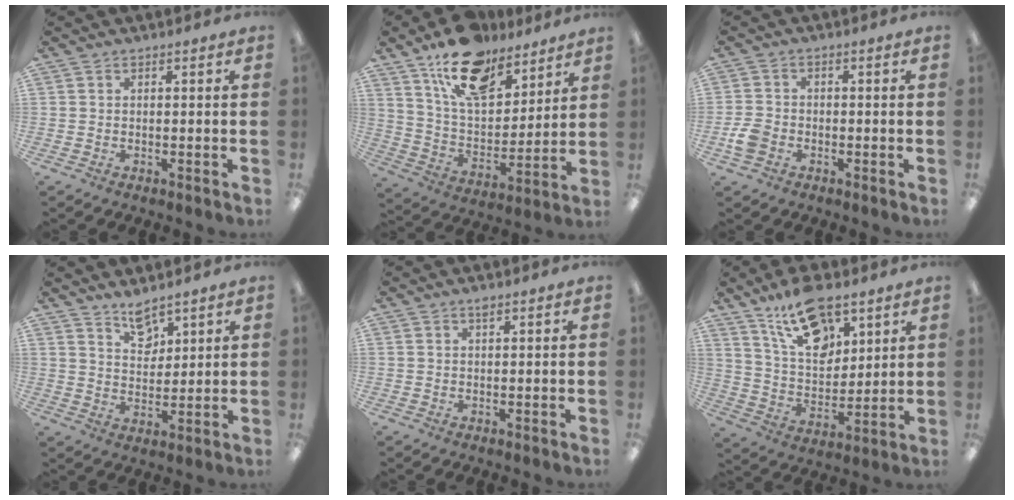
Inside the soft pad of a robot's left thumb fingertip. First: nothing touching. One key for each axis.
{"total": 17.0, "fx": 12.3, "fy": 8.4, "fz": 8.2, "tx": -0.137, "ty": -0.071, "tz": 0.221}
{"total": 4.5, "fx": -1.8, "fy": 3.4, "fz": 2.5, "tx": -0.050, "ty": 0.008, "tz": -0.034}
{"total": 6.4, "fx": 5.3, "fy": 3.0, "fz": 1.9, "tx": -0.021, "ty": -0.033, "tz": 0.094}
{"total": 1.1, "fx": 0.8, "fy": 0.2, "fz": 0.7, "tx": -0.017, "ty": 0.001, "tz": 0.014}
{"total": 16.2, "fx": 10.8, "fy": 8.0, "fz": 9.0, "tx": -0.154, "ty": -0.049, "tz": 0.193}